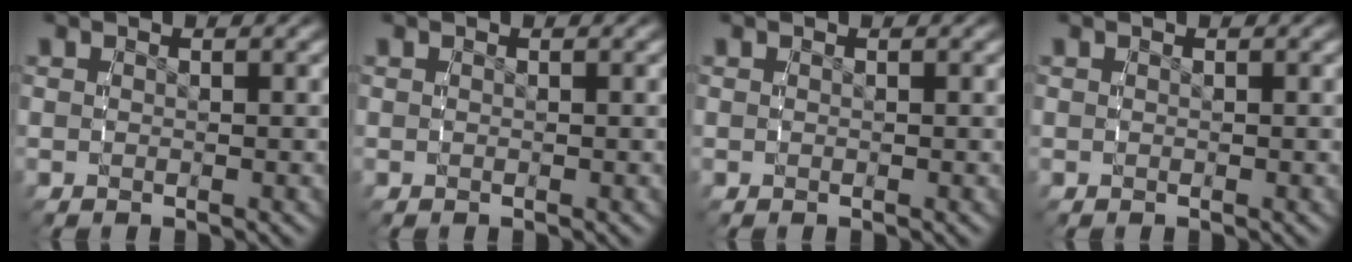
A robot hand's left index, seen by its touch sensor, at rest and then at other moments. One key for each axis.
{"total": 0.0}
{"total": 0.0}
{"total": 0.0}